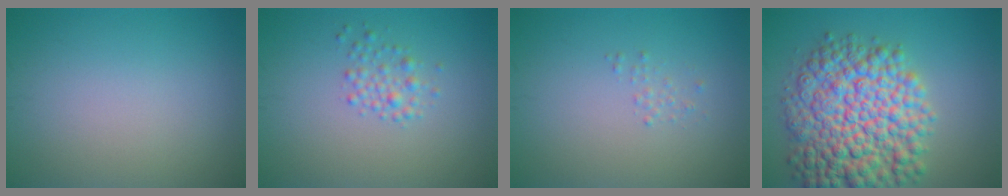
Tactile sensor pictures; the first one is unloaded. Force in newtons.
{"total": 1.7, "press": 1.7, "slide": 0.1}
{"total": 0.6, "press": 0.6, "slide": 0.1}
{"total": 11.5, "press": 11.5, "slide": 0.3}